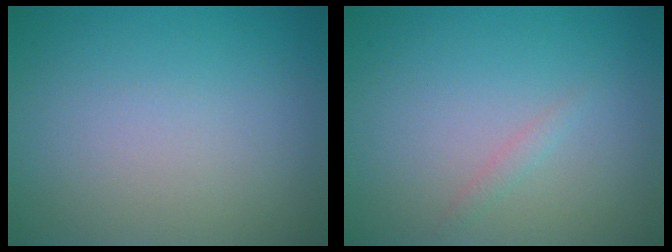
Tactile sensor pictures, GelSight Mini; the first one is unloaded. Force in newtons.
{"total": 0.7, "press": 0.7, "slide": 0.0}